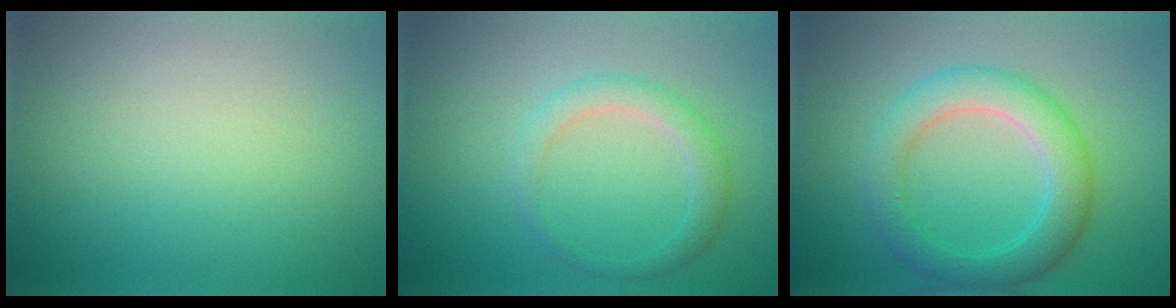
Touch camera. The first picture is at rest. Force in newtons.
{"total": 2.2, "press": 2.2, "slide": 0.2}
{"total": 4.5, "press": 4.5, "slide": 0.1}